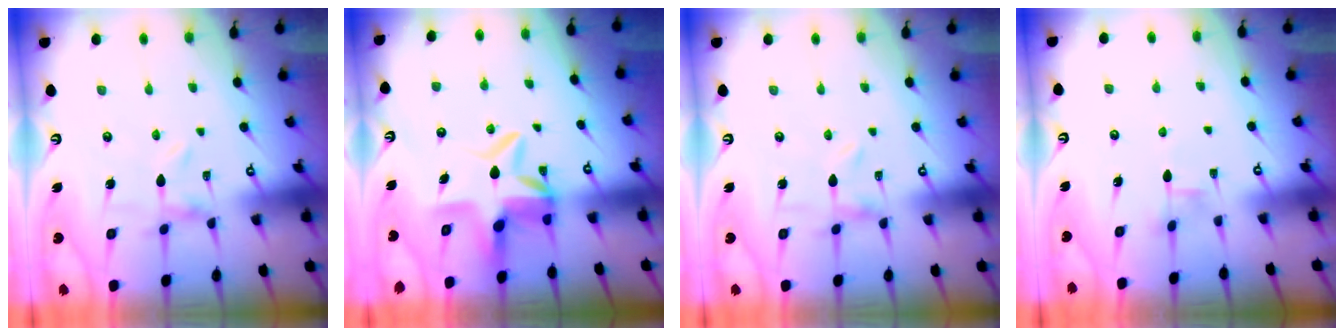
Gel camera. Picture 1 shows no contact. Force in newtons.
{"total": 7.0, "press": 6.5, "slide": 2.5}
{"total": 0.0}
{"total": 3.4, "press": 3.4, "slide": 0.4}